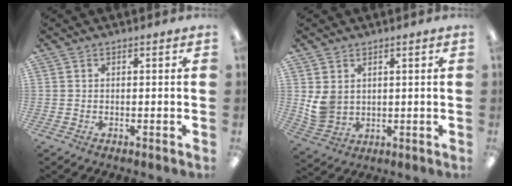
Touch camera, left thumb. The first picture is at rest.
{"total": 5.7, "force": [2.0, 4.7, 2.4], "torque": [-0.051, -0.003, 0.044]}